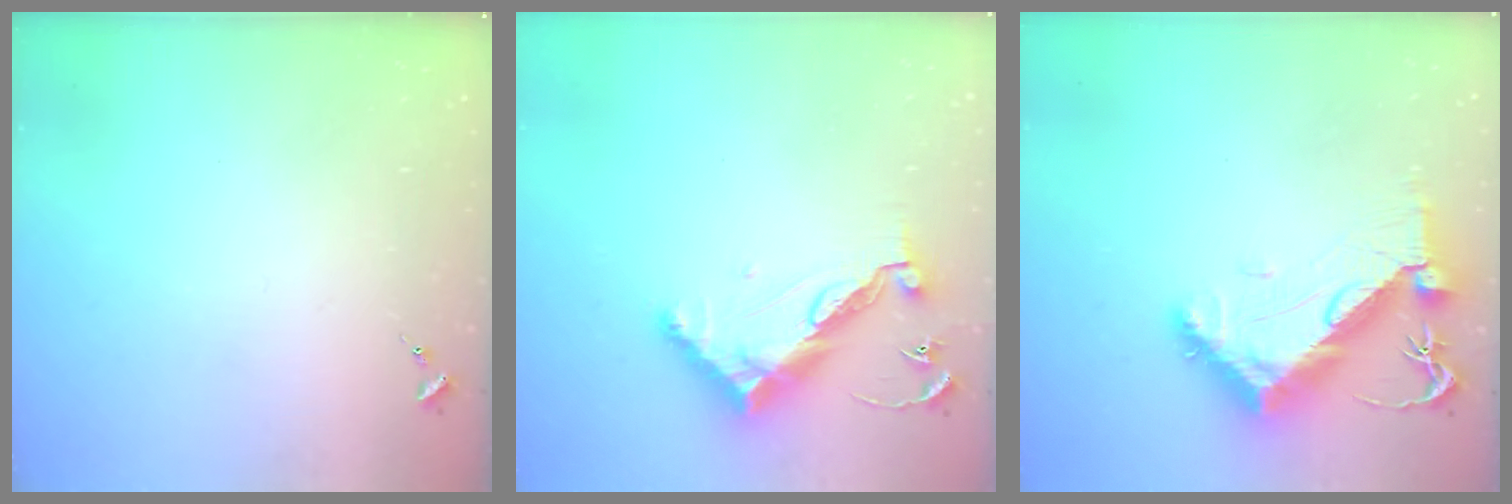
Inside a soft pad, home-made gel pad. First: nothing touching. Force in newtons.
{"total": 12.8, "press": 12.8, "slide": 0.5}
{"total": 10.8, "press": 10.8, "slide": 1.3}